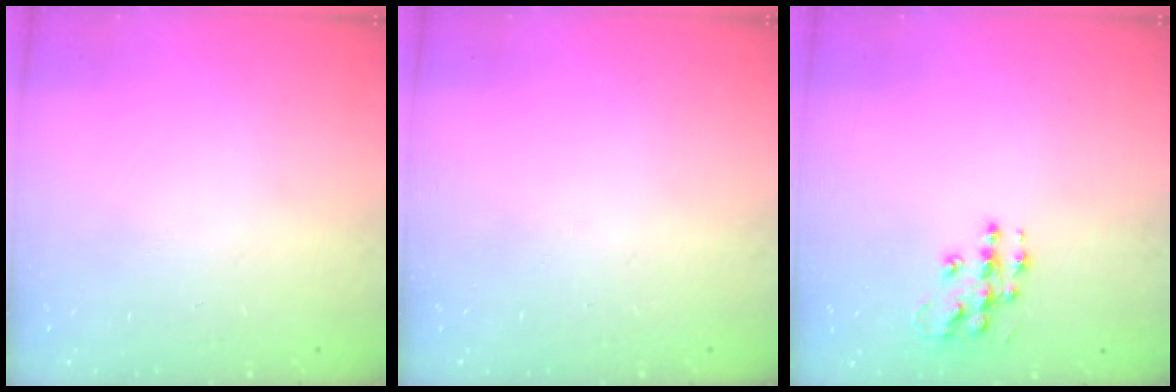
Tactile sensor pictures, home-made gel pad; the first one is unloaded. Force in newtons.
{"total": 0.0}
{"total": 9.6, "press": 9.6, "slide": 0.5}